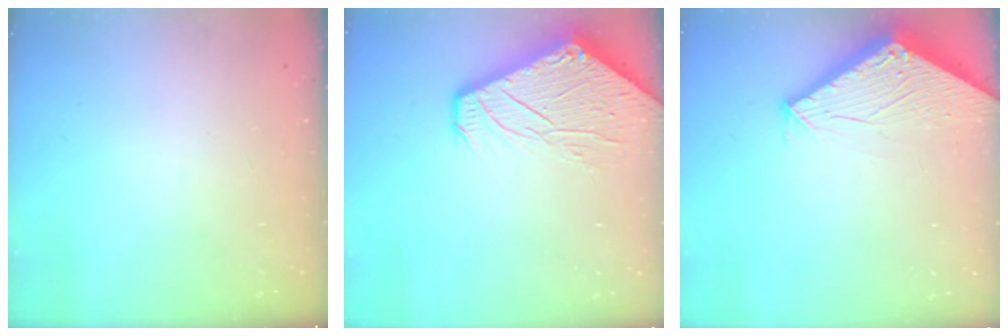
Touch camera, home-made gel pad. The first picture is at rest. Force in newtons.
{"total": 12.4, "press": 12.3, "slide": 1.5}
{"total": 2.9, "press": 2.9, "slide": 0.2}